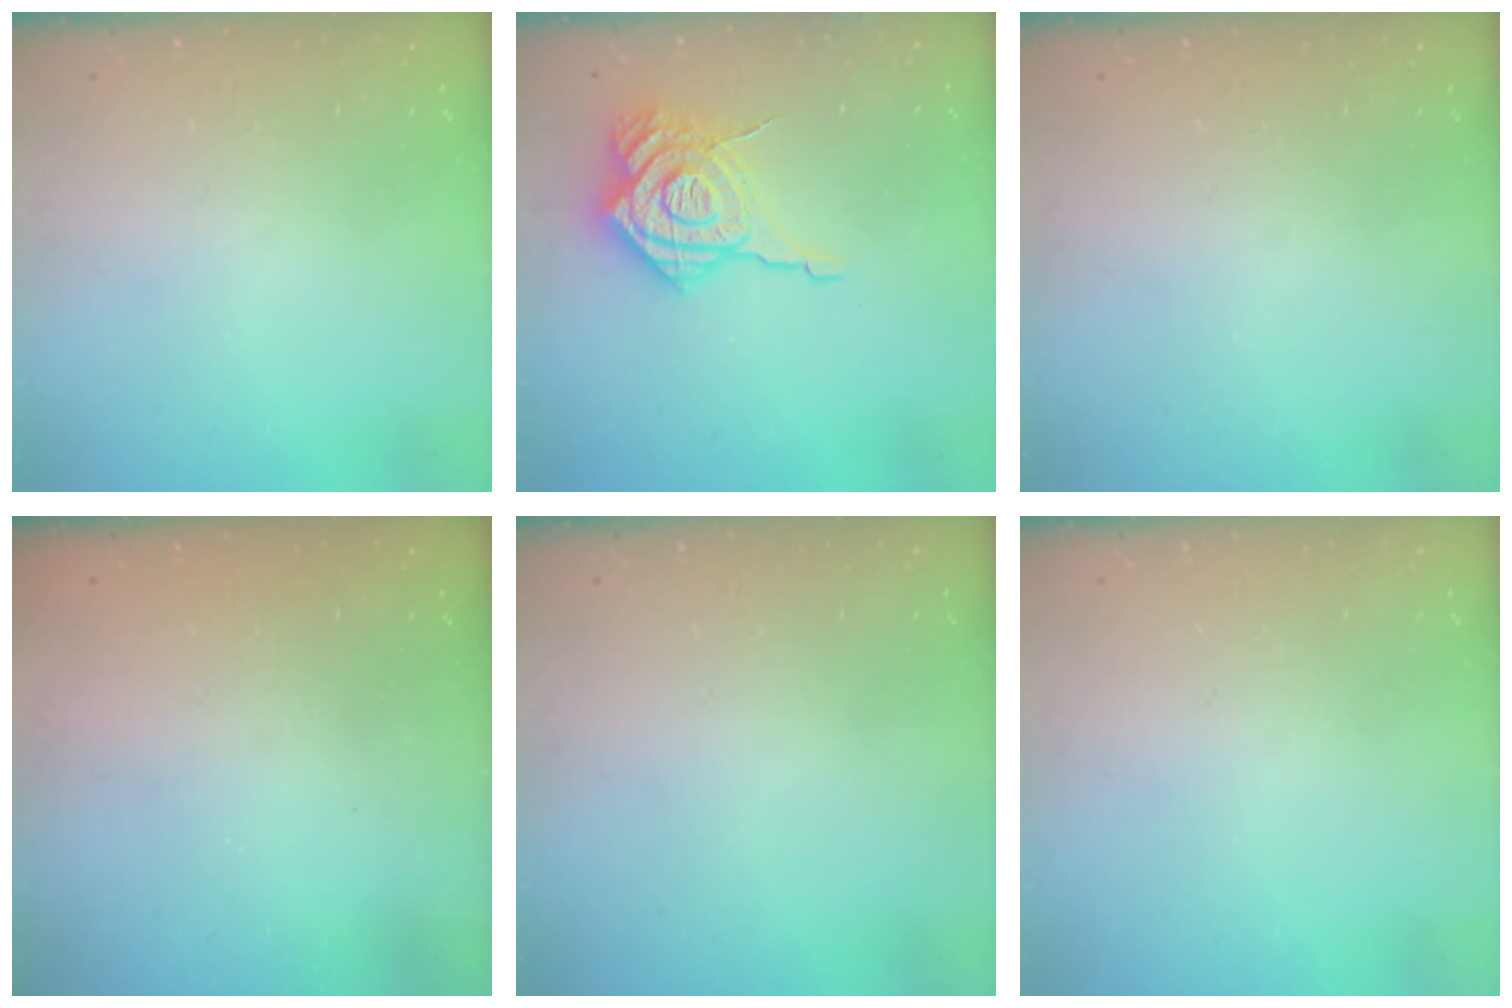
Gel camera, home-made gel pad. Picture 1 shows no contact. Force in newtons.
{"total": 19.3, "press": 19.2, "slide": 2.0}
{"total": 0.0}
{"total": 2.5, "press": 2.4, "slide": 0.7}
{"total": 0.0}
{"total": 0.0}